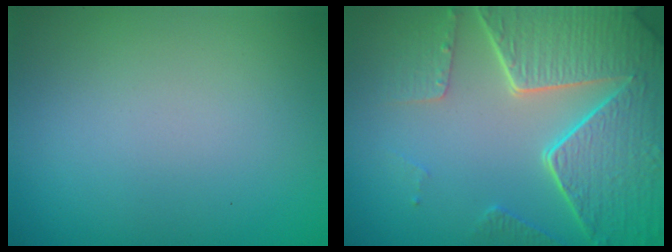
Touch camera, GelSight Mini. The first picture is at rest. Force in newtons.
{"total": 8.3, "press": 5.9, "slide": 5.8}